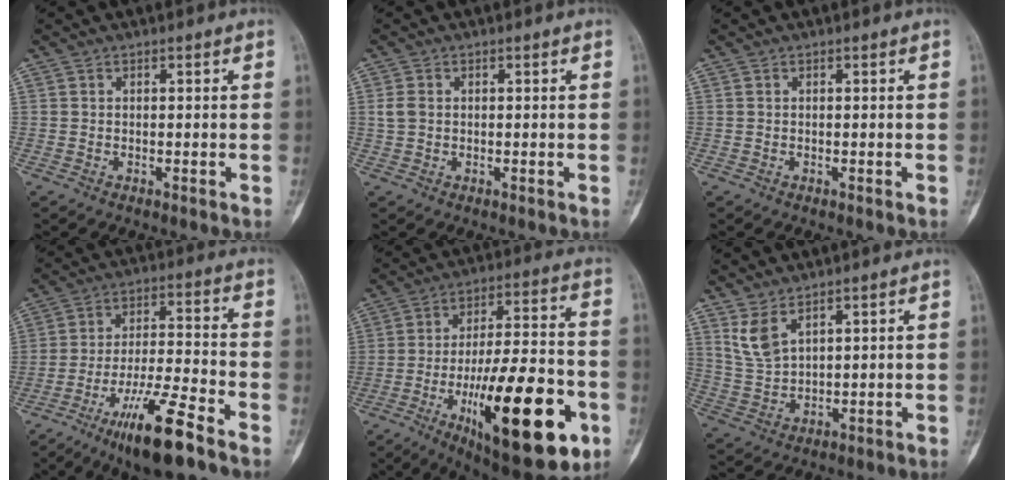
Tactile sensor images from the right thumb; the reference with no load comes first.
{"total": 2.2, "force": [0.2, 1.7, 1.4], "torque": [-0.032, 0.004, 0.005]}
{"total": 0.0}
{"total": 14.3, "force": [-9.1, 2.1, 10.8], "torque": [-0.203, 0.040, -0.160]}
{"total": 28.4, "force": [-10.3, 9.2, 24.8], "torque": [-0.359, 0.033, -0.146]}
{"total": 5.8, "force": [3.7, 2.4, 3.8], "torque": [-0.076, -0.022, 0.089]}